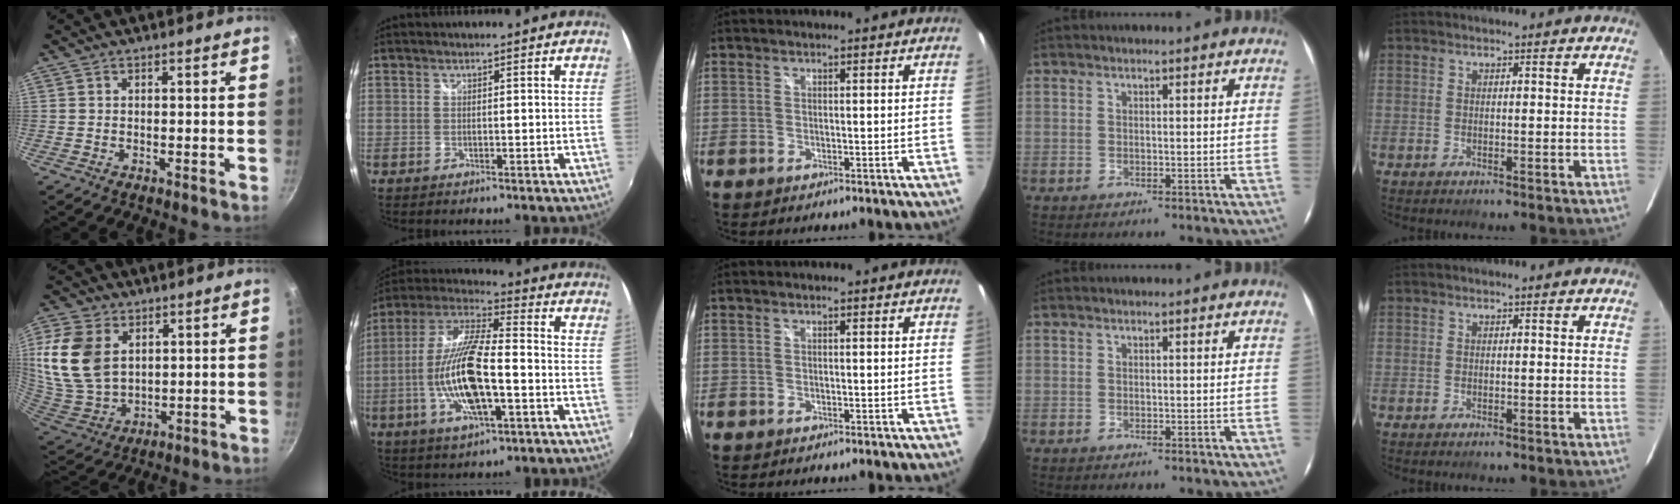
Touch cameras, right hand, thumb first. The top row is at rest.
{"thumb": {"total": 16.3, "force": [4.6, 11.4, 10.7], "torque": [-0.210, -0.020, 0.105]}, "index": {"total": 17.1, "force": [-4.3, 4.6, 15.9], "torque": [-0.317, -0.009, -0.083]}}